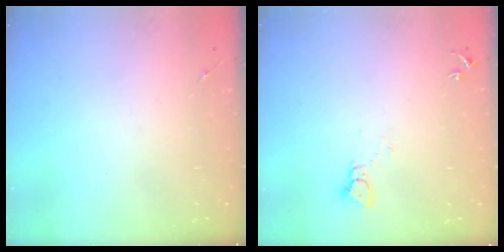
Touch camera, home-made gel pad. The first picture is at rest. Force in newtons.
{"total": 2.4, "press": 2.4, "slide": 0.2}